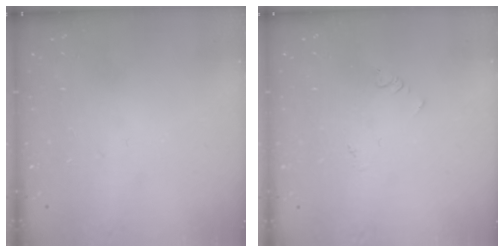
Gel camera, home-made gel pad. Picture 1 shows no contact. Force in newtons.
{"total": 1.9, "press": 1.9, "slide": 0.4}